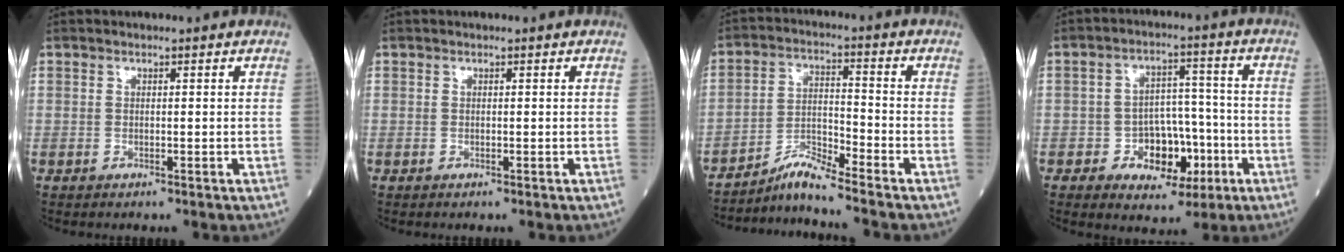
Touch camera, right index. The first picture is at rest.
{"total": 0.0}
{"total": 5.7, "force": [-5.4, -1.4, 1.4], "torque": [-0.032, -0.010, -0.099]}
{"total": 8.6, "force": [-3.0, 5.7, 5.7], "torque": [-0.079, 0.024, -0.039]}